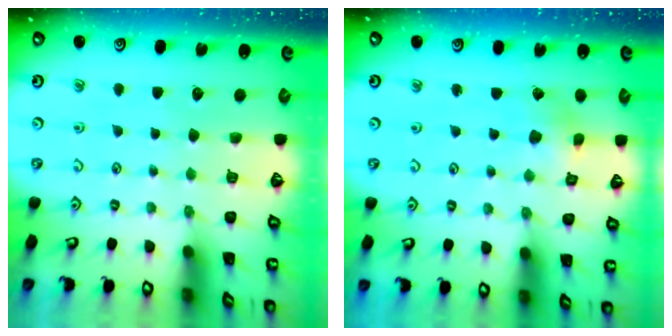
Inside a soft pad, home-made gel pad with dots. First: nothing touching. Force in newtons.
{"total": 2.8, "press": 2.8, "slide": 0.3}